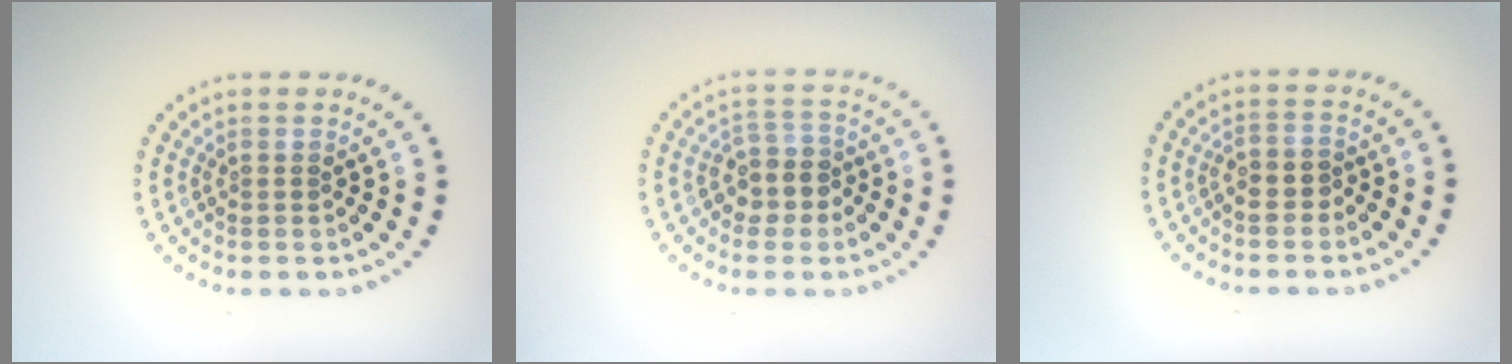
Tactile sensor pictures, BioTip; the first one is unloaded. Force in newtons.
{"total": 2.9, "press": 2.6, "slide": 1.2}
{"total": 1.5, "press": 1.3, "slide": 0.7}